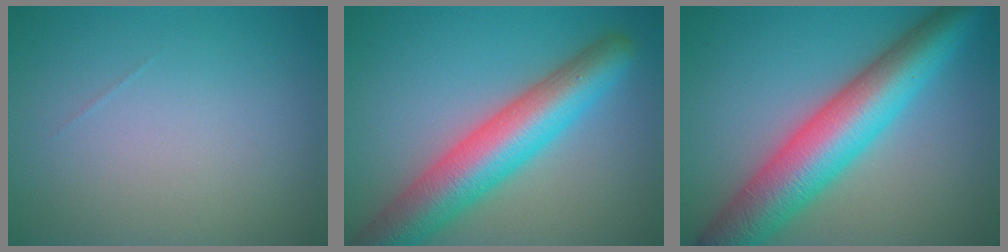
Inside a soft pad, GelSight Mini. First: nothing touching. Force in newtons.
{"total": 8.8, "press": 8.8, "slide": 0.3}
{"total": 10.0, "press": 10.0, "slide": 0.1}